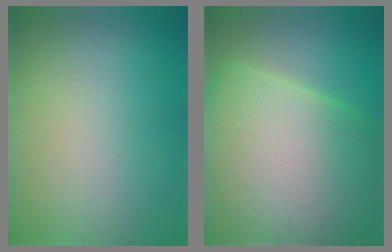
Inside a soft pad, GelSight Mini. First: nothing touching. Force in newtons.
{"total": 17.0, "press": 17.0, "slide": 0.7}